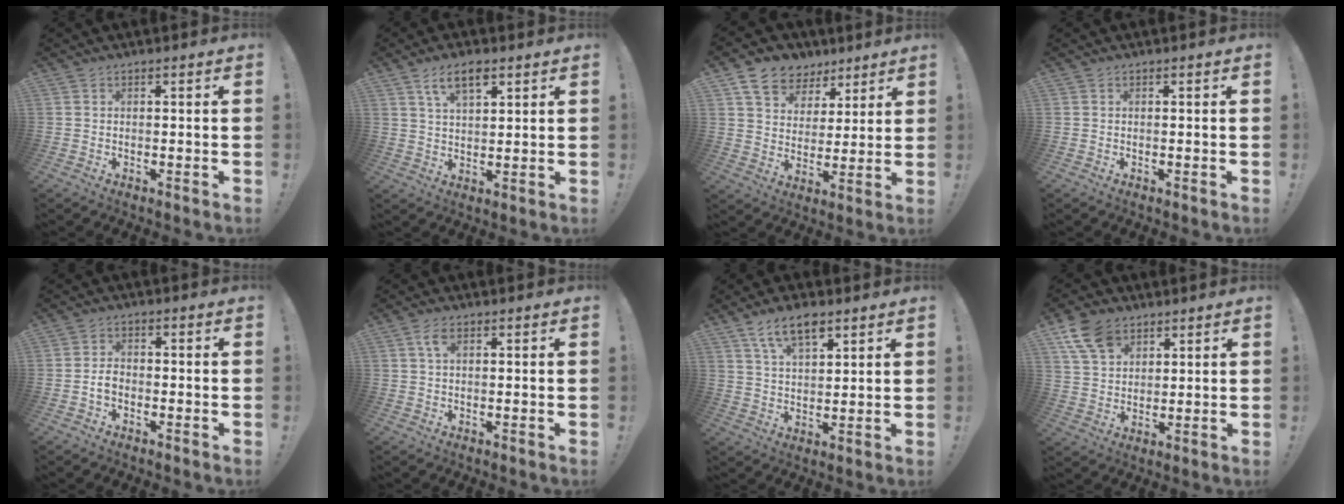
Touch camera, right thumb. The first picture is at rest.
{"total": 7.5, "force": [4.1, 3.2, 5.3], "torque": [-0.087, -0.010, 0.071]}
{"total": 10.9, "force": [7.1, 7.6, 3.2], "torque": [-0.064, -0.042, 0.141]}
{"total": 0.0}
{"total": 3.1, "force": [-1.2, 2.0, 2.1], "torque": [-0.031, 0.010, -0.020]}
{"total": 3.4, "force": [1.3, 1.6, 2.7], "torque": [-0.050, 0.002, 0.021]}
{"total": 9.4, "force": [5.7, 4.1, 6.2], "torque": [-0.105, -0.016, 0.104]}
{"total": 10.6, "force": [6.0, 6.9, 5.4], "torque": [-0.098, -0.017, 0.120]}